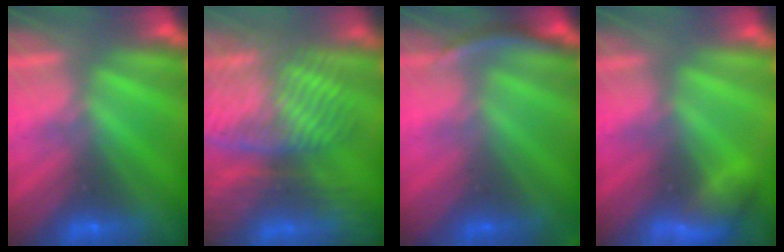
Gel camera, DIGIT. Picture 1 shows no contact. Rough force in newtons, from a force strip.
{"total": 8.5}
{"total": 3.1}
{"total": 3.1}